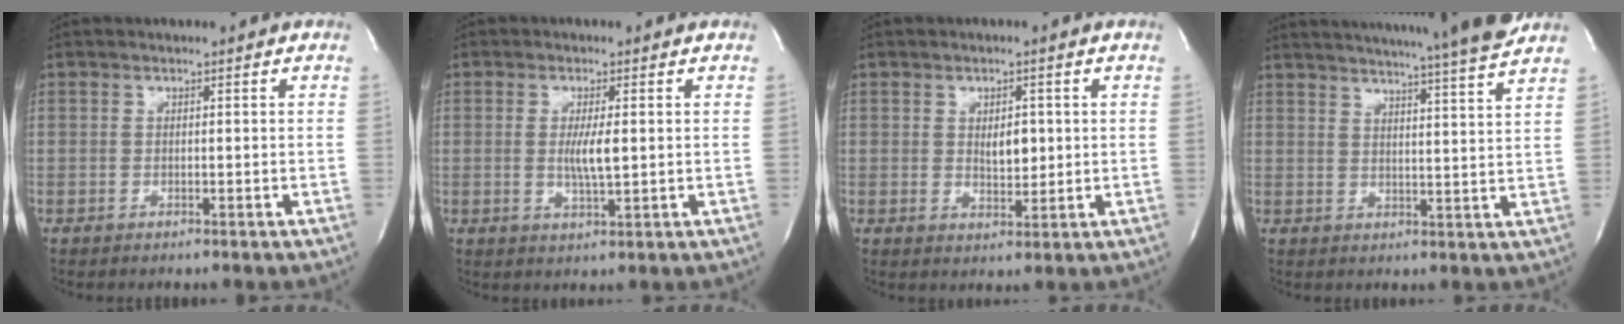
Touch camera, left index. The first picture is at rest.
{"total": 3.9, "force": [-0.2, 0.5, 3.9], "torque": [-0.075, -0.010, -0.002]}
{"total": 3.5, "force": [0.2, 1.8, 3.0], "torque": [-0.045, -0.009, 0.007]}
{"total": 17.6, "force": [15.9, -1.6, 7.4], "torque": [-0.127, -0.039, 0.205]}